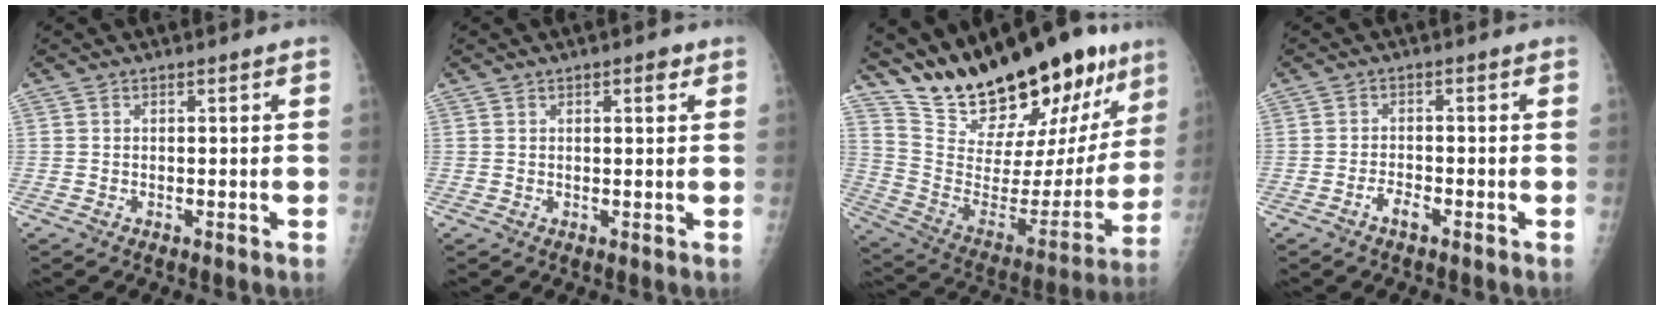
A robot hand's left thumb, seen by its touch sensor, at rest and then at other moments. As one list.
[{"total": 2.0, "force": [1.1, 0.8, 1.5], "torque": [-0.015, -0.002, 0.013]}, {"total": 29.4, "force": [22.7, 9.9, 15.8], "torque": [-0.218, -0.104, 0.354]}, {"total": 2.2, "force": [-1.4, 0.9, 1.4], "torque": [-0.026, 0.007, -0.028]}]